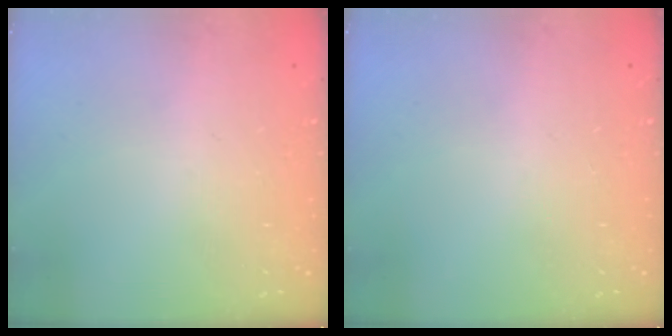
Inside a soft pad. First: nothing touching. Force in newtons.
{"total": 0.0}